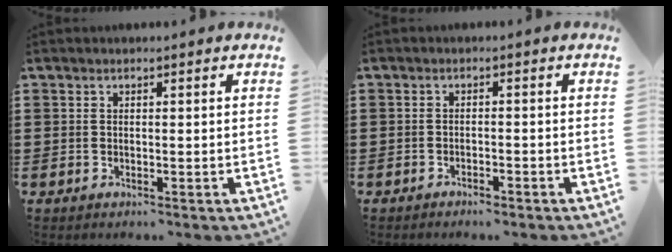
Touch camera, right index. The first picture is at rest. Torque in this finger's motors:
{"motor_torque": [0.14, -0.07, 0.06, 0.01]}